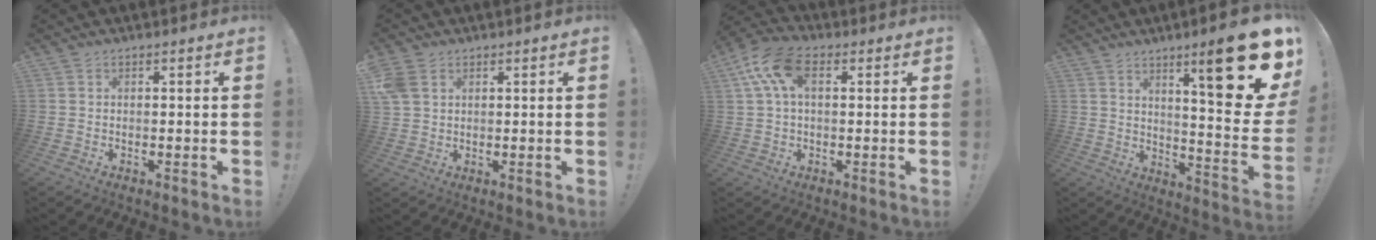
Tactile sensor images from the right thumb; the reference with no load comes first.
{"total": 5.4, "force": [2.6, 3.8, 2.9], "torque": [-0.050, -0.005, 0.051]}
{"total": 12.0, "force": [3.7, 6.7, 9.2], "torque": [-0.182, 0.003, 0.071]}
{"total": 21.2, "force": [10.5, 3.6, 18.1], "torque": [-0.233, -0.089, 0.157]}